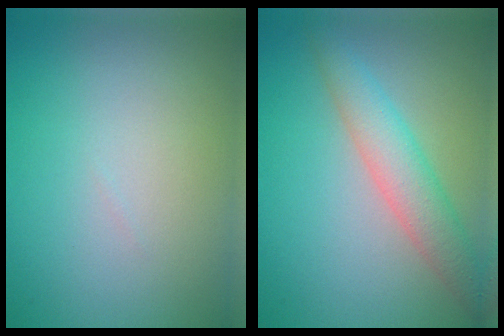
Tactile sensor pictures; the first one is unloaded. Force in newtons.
{"total": 3.8, "press": 3.8, "slide": 0.2}